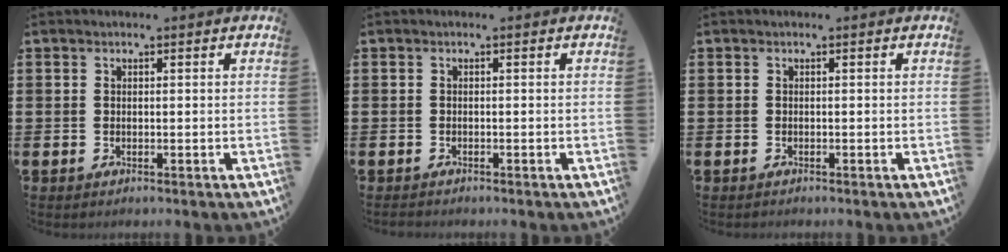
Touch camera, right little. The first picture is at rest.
{"total": 0.0}
{"total": 0.0}